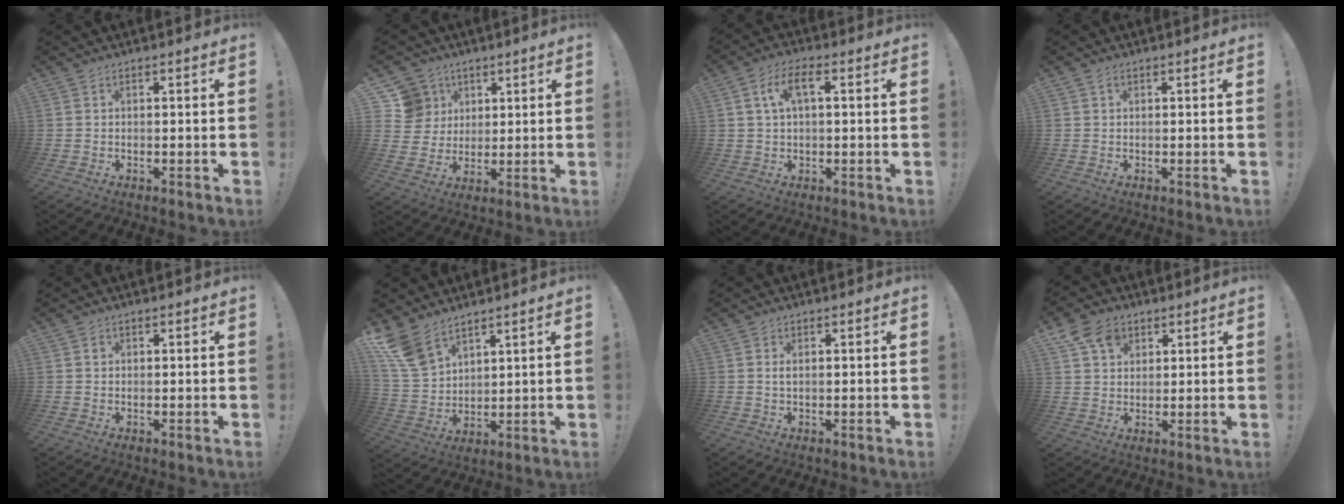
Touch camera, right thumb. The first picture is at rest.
{"total": 9.9, "force": [4.0, 8.8, 1.9], "torque": [-0.038, -0.017, 0.087]}
{"total": 6.7, "force": [1.6, 3.3, 5.6], "torque": [-0.113, 0.013, 0.028]}
{"total": 0.7, "force": [0.5, 0.5, 0.3], "torque": [0.000, -0.002, 0.007]}
{"total": 0.5, "force": [0.2, 0.5, 0.1], "torque": [-0.004, 0.002, 0.003]}
{"total": 11.8, "force": [8.9, 6.0, 4.8], "torque": [-0.109, -0.048, 0.180]}
{"total": 1.0, "force": [0.1, 0.1, 1.0], "torque": [-0.020, 0.000, 0.002]}
{"total": 8.4, "force": [4.2, 6.4, 3.3], "torque": [-0.043, -0.019, 0.083]}